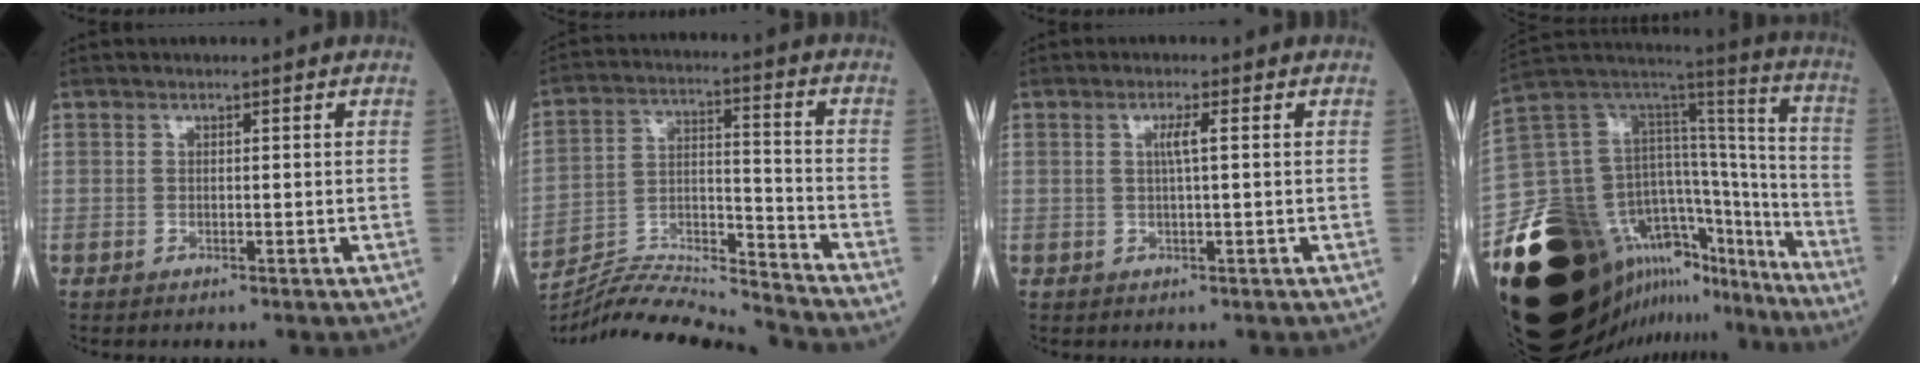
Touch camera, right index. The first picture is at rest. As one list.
[{"total": 14.1, "force": [-13.8, -1.4, 2.1], "torque": [-0.040, 0.024, -0.248]}, {"total": 2.1, "force": [0.4, -0.2, 2.1], "torque": [-0.041, 0.000, 0.006]}, {"total": 39.8, "force": [-26.4, 18.5, 23.3], "torque": [-0.425, 0.006, -0.399]}]